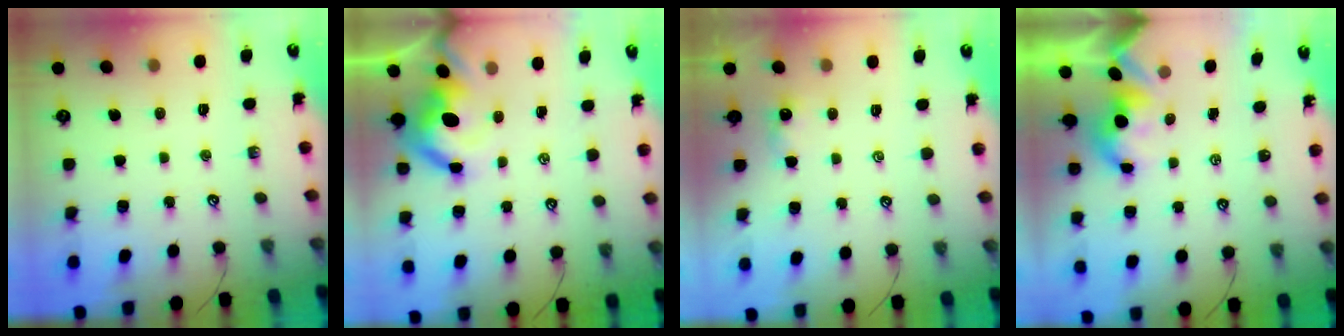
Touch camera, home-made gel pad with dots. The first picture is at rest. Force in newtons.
{"total": 6.8, "press": 6.6, "slide": 1.5}
{"total": 3.6, "press": 3.6, "slide": 0.1}
{"total": 2.0, "press": 2.0, "slide": 0.2}